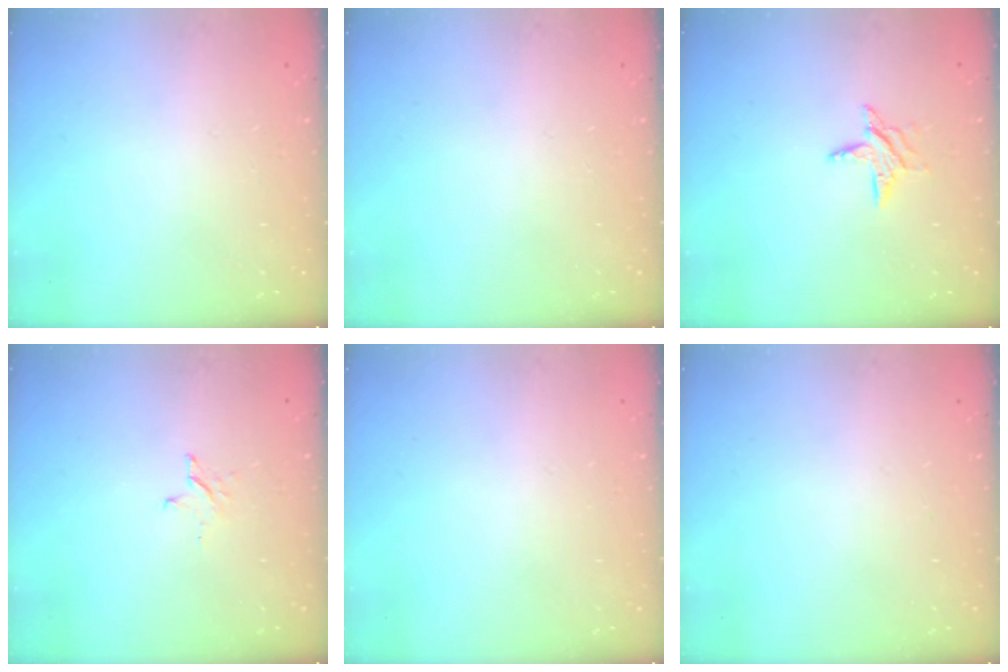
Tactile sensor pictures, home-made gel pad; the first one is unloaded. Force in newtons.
{"total": 0.0}
{"total": 6.2, "press": 6.2, "slide": 0.6}
{"total": 2.6, "press": 2.6, "slide": 0.3}
{"total": 0.0}
{"total": 0.0}